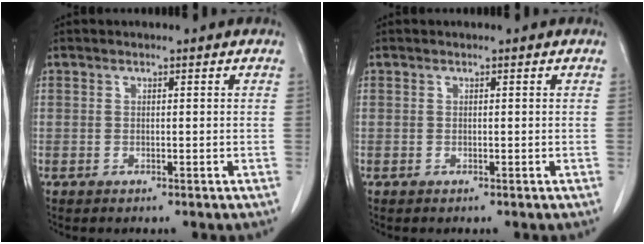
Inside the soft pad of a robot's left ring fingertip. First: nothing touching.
{"total": 0.0}